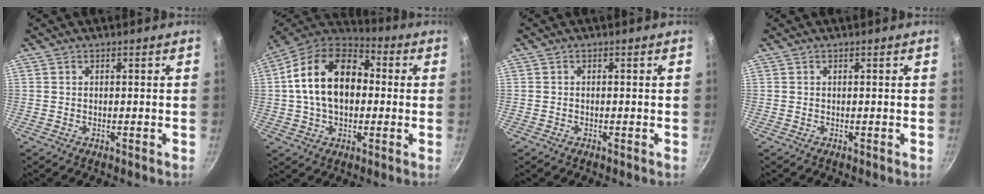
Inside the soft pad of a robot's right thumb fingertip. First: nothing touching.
{"total": 19.3, "force": [1.5, 12.9, 14.2], "torque": [-0.222, 0.035, 0.009]}
{"total": 0.0}
{"total": 0.0}